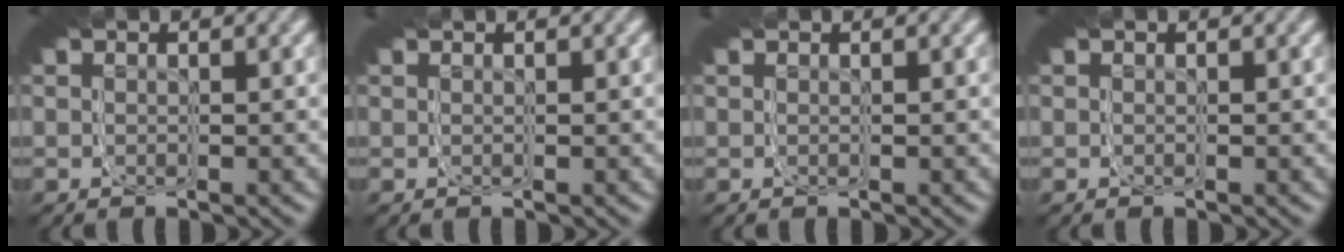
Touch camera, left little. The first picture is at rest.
{"total": 0.0}
{"total": 0.0}
{"total": 0.0}